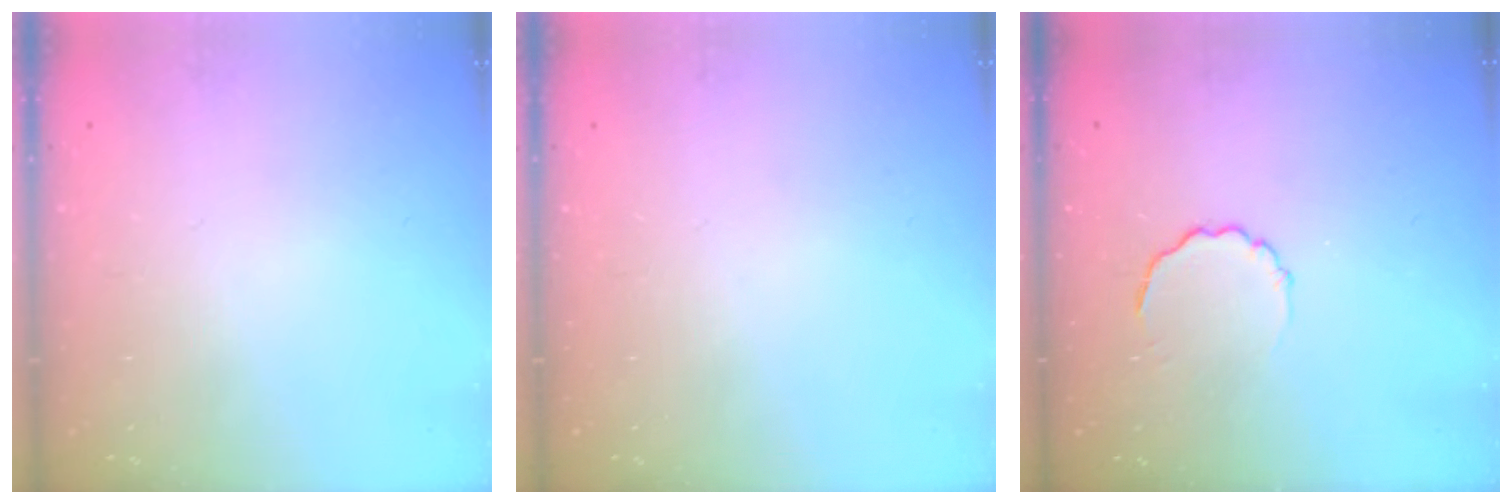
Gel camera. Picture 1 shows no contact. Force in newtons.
{"total": 0.0}
{"total": 3.3, "press": 3.1, "slide": 1.0}